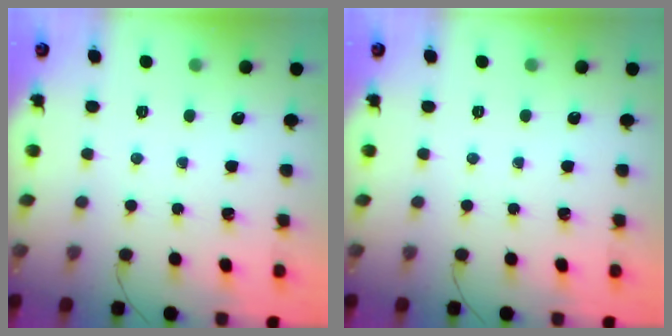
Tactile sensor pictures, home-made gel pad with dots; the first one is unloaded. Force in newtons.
{"total": 0.0}